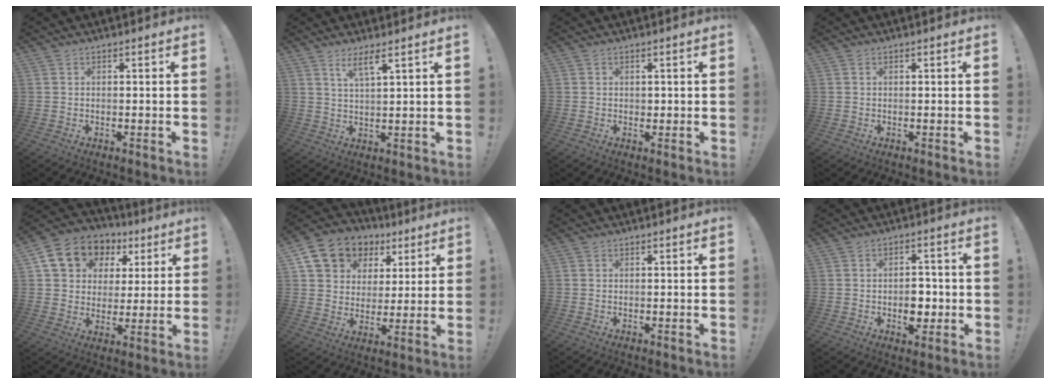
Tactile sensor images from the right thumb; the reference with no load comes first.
{"total": 5.0, "force": [3.4, 0.3, 3.7], "torque": [-0.066, -0.013, 0.056]}
{"total": 0.8, "force": [0.1, 0.8, 0.1], "torque": [-0.002, 0.003, 0.001]}
{"total": 0.0}
{"total": 13.6, "force": [6.4, 10.7, 5.5], "torque": [-0.088, -0.026, 0.129]}
{"total": 13.2, "force": [7.1, 10.1, 4.7], "torque": [-0.077, -0.038, 0.142]}
{"total": 0.0}
{"total": 6.6, "force": [-1.6, 4.8, 4.2], "torque": [-0.045, 0.012, -0.027]}